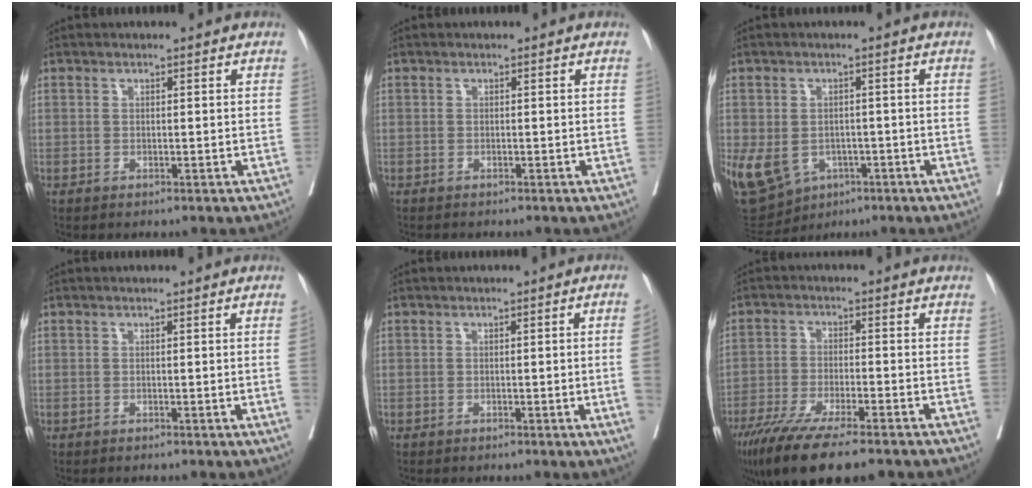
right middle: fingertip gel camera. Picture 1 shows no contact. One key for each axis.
{"total": 1.3, "fx": -1.2, "fy": 0.0, "fz": 0.4, "tx": -0.010, "ty": -0.002, "tz": -0.017}
{"total": 17.2, "fx": -6.5, "fy": 13.7, "fz": 8.2, "tx": -0.225, "ty": -0.002, "tz": -0.084}
{"total": 1.2, "fx": -0.3, "fy": -0.4, "fz": 1.1, "tx": -0.014, "ty": -0.001, "tz": -0.005}
{"total": 4.2, "fx": -0.8, "fy": -1.1, "fz": 3.9, "tx": -0.053, "ty": -0.003, "tz": -0.009}
{"total": 14.1, "fx": -10.5, "fy": 1.9, "fz": 9.2, "tx": -0.163, "ty": -0.038, "tz": -0.171}